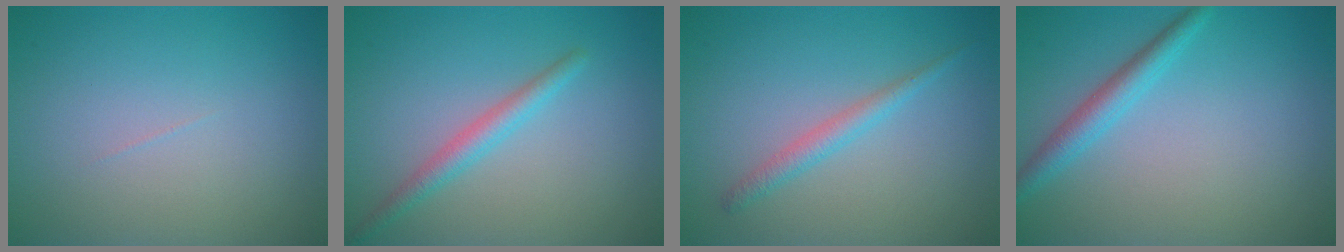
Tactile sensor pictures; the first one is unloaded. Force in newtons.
{"total": 2.1, "press": 2.1, "slide": 0.0}
{"total": 1.7, "press": 1.7, "slide": 0.1}
{"total": 2.4, "press": 2.4, "slide": 0.1}